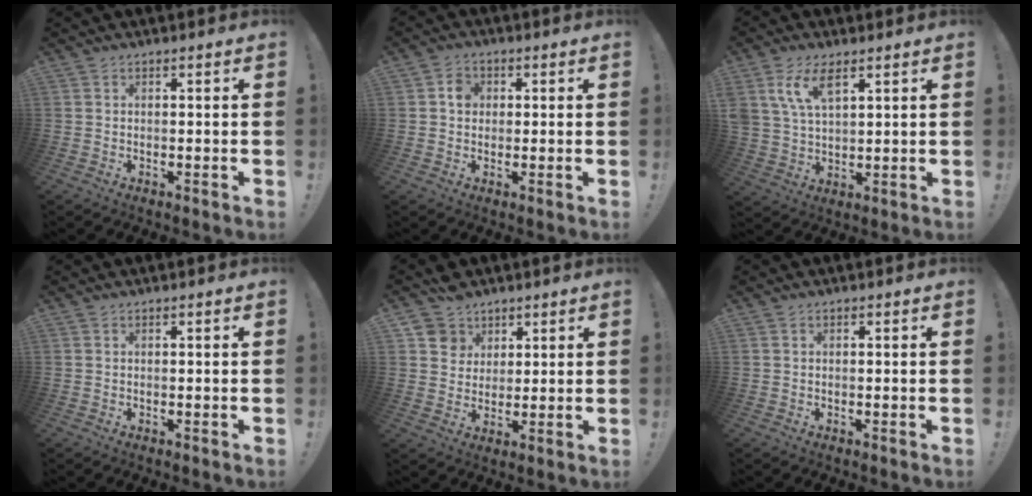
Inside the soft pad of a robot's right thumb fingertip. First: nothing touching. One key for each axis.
{"total": 4.0, "fx": 0.5, "fy": 3.5, "fz": 1.9, "tx": -0.019, "ty": 0.003, "tz": 0.005}
{"total": 9.8, "fx": 5.3, "fy": 4.9, "fz": 6.6, "tx": -0.147, "ty": -0.009, "tz": 0.100}
{"total": 0.0}
{"total": 7.5, "fx": 4.4, "fy": 6.1, "fz": 0.2, "tx": -0.001, "ty": -0.037, "tz": 0.089}
{"total": 0.0}